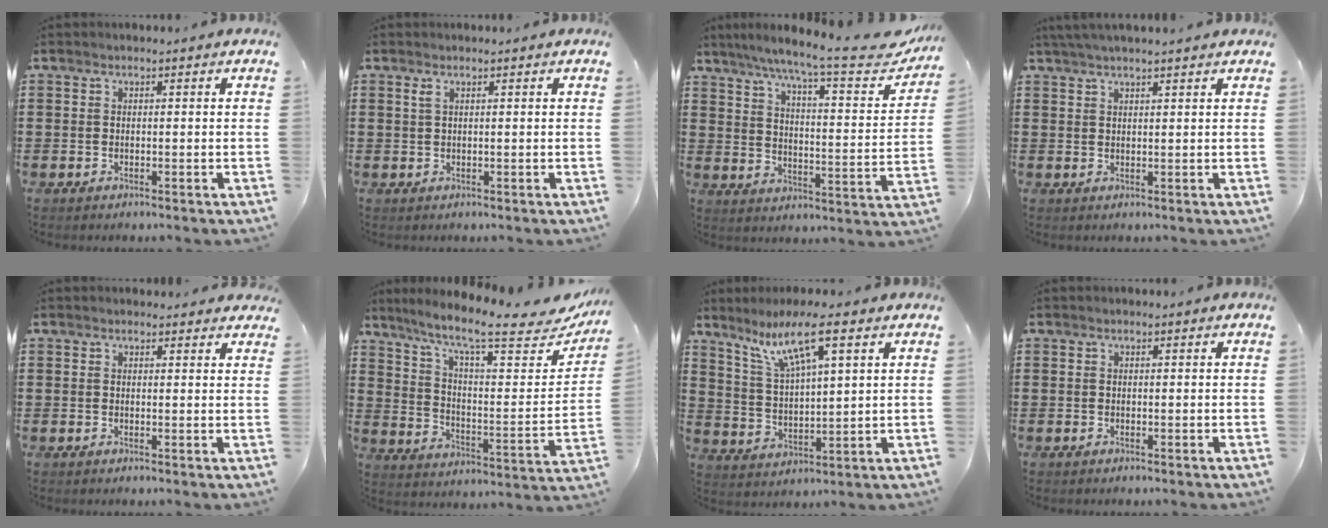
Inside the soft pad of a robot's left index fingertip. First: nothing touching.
{"total": 0.9, "force": [0.4, 0.1, 0.8], "torque": [-0.017, 0.001, 0.008]}
{"total": 9.9, "force": [7.9, 0.5, 5.9], "torque": [-0.119, -0.053, 0.123]}
{"total": 2.0, "force": [1.8, -0.2, 1.0], "torque": [-0.022, 0.002, 0.034]}
{"total": 1.3, "force": [1.2, 0.4, 0.2], "torque": [-0.007, 0.003, 0.024]}
{"total": 10.6, "force": [8.6, 0.9, 6.1], "torque": [-0.135, -0.059, 0.138]}
{"total": 9.2, "force": [5.9, 1.7, 6.8], "torque": [-0.139, -0.010, 0.102]}
{"total": 0.0}